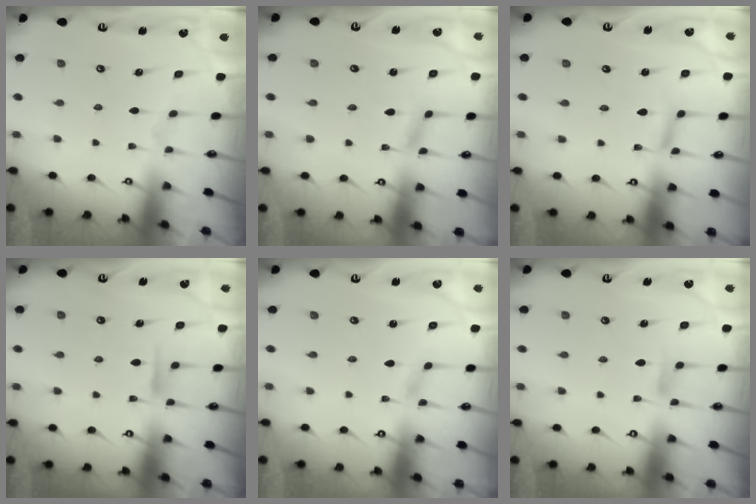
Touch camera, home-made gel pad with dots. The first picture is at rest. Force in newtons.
{"total": 2.9, "press": 2.9, "slide": 0.1}
{"total": 5.0, "press": 5.0, "slide": 0.3}
{"total": 6.7, "press": 6.7, "slide": 0.7}
{"total": 1.8, "press": 1.8, "slide": 0.2}
{"total": 4.3, "press": 4.3, "slide": 0.5}